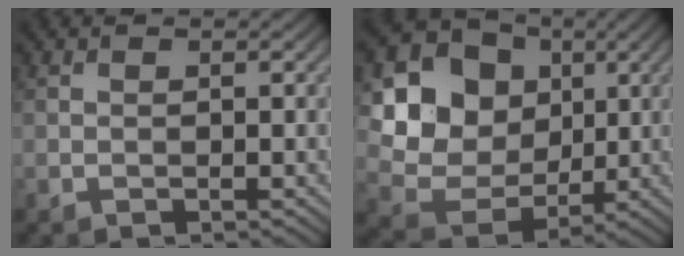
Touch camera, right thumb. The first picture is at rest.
{"total": 15.2, "force": [4.1, 12.6, 7.4], "torque": [-0.228, 0.043, 0.089]}